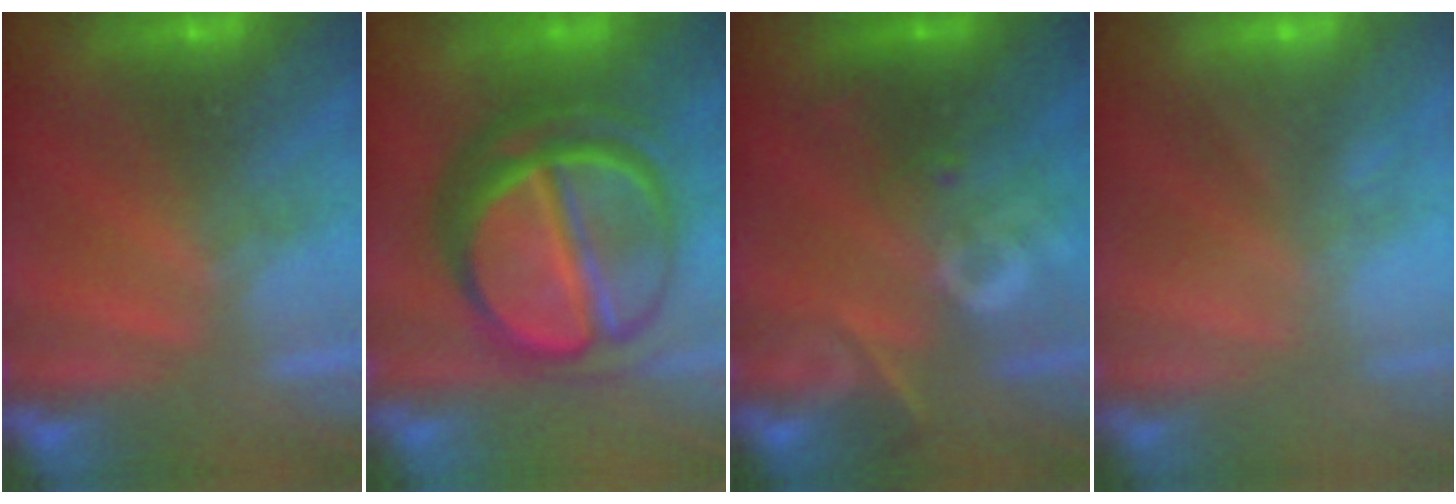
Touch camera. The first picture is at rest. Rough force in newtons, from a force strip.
{"total": 7.5}
{"total": 2.7}
{"total": 2.3}